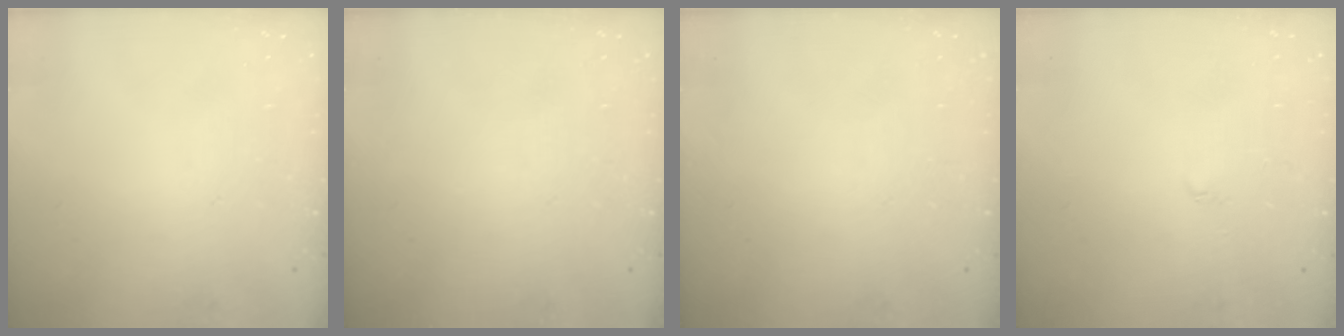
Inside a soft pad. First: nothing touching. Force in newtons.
{"total": 0.0}
{"total": 0.0}
{"total": 1.8, "press": 1.7, "slide": 0.3}